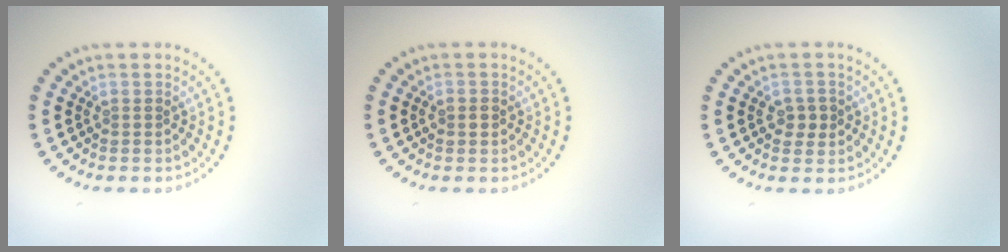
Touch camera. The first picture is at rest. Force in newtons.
{"total": 1.5, "press": 1.5, "slide": 0.2}
{"total": 1.9, "press": 1.8, "slide": 0.4}